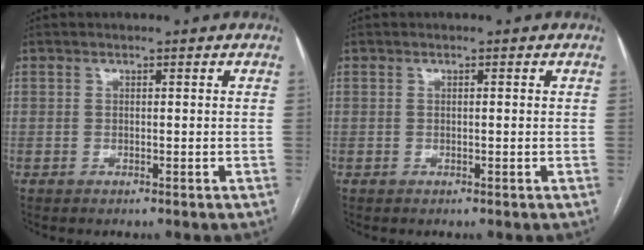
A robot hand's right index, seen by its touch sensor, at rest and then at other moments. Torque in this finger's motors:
{"motor_torque": [0.13, 0.15, -0.04, 0.00]}